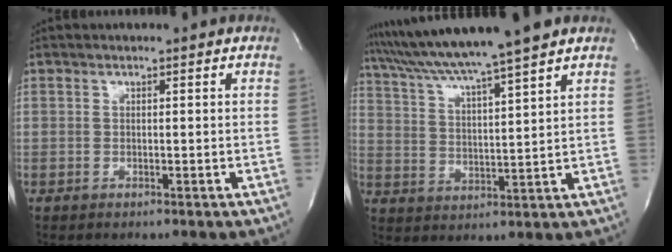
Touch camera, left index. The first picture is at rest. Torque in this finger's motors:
{"motor_torque": [0.30, -0.36, 0.77, 0.13]}